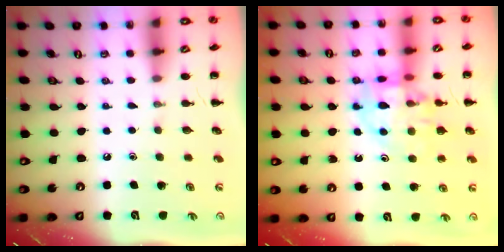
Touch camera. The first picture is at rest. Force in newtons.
{"total": 13.4, "press": 13.1, "slide": 2.7}